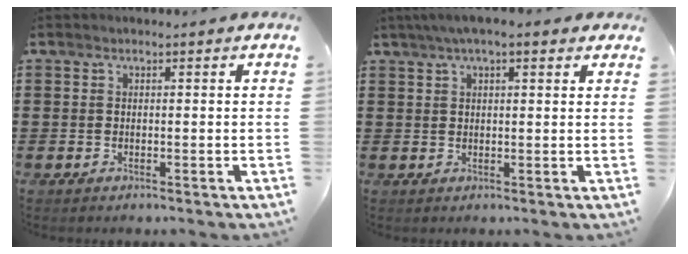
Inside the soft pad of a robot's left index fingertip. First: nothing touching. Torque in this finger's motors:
{"motor_torque": [2.14, 0.00, 1.05, 0.21]}